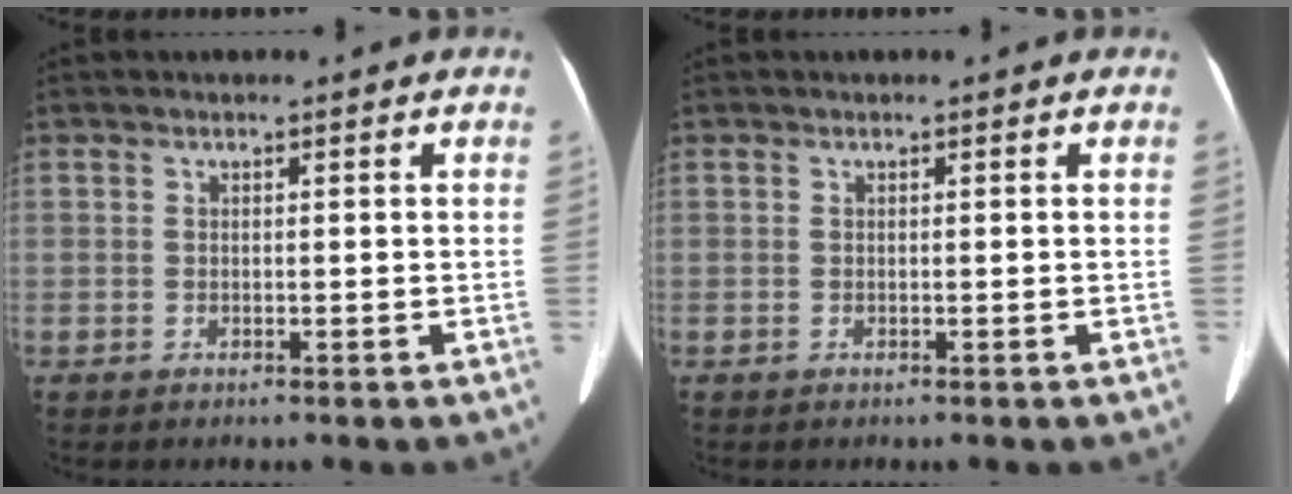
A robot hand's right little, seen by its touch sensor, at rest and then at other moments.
{"total": 0.0}